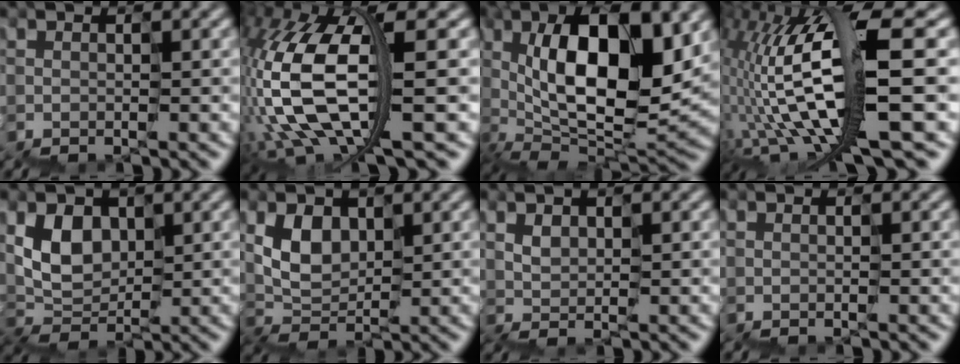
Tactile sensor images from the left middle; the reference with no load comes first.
{"total": 11.7, "force": [-1.3, 5.1, 10.5], "torque": [-0.259, 0.003, -0.024]}
{"total": 10.6, "force": [2.0, 4.7, 9.3], "torque": [-0.150, 0.000, 0.030]}
{"total": 12.5, "force": [-1.2, 3.2, 12.0], "torque": [-0.255, 0.021, -0.008]}
{"total": 3.3, "force": [1.7, 2.6, 1.1], "torque": [-0.022, 0.004, 0.030]}
{"total": 2.6, "force": [1.5, 2.0, 0.7], "torque": [-0.021, 0.006, 0.030]}
{"total": 1.3, "force": [1.0, 0.8, 0.2], "torque": [-0.010, 0.009, 0.022]}
{"total": 0.0}